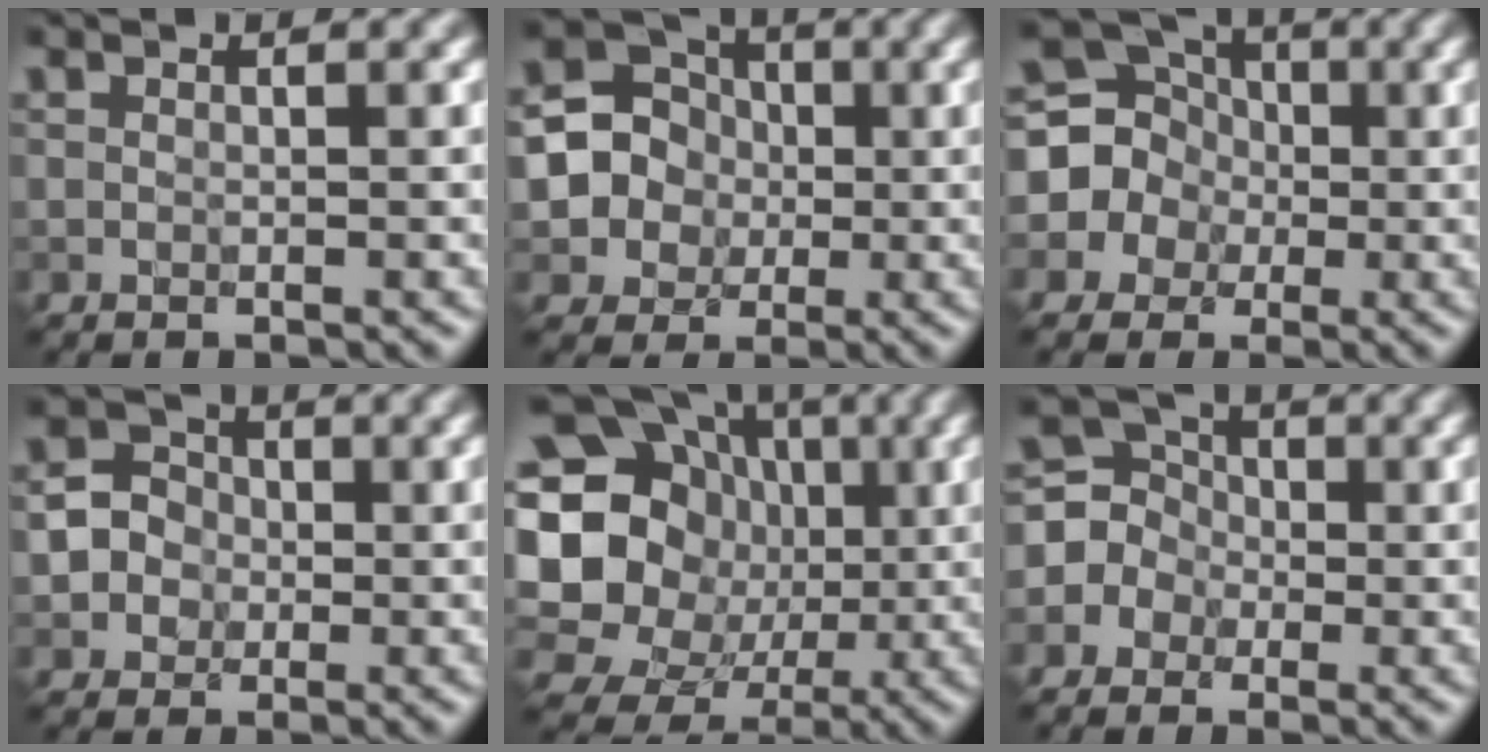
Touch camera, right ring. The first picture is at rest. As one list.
[{"total": 7.3, "force": [0.2, 7.0, 2.1], "torque": [-0.038, 0.031, -0.020]}, {"total": 9.7, "force": [0.2, 9.4, 2.7], "torque": [-0.074, 0.027, -0.034]}, {"total": 3.0, "force": [-0.5, 2.8, 0.7], "torque": [0.012, 0.004, -0.017]}, {"total": 20.7, "force": [1.3, 19.1, 8.1], "torque": [-0.181, 0.020, -0.015]}, {"total": 3.1, "force": [-0.8, 3.0, 0.5], "torque": [0.003, 0.013, -0.025]}]